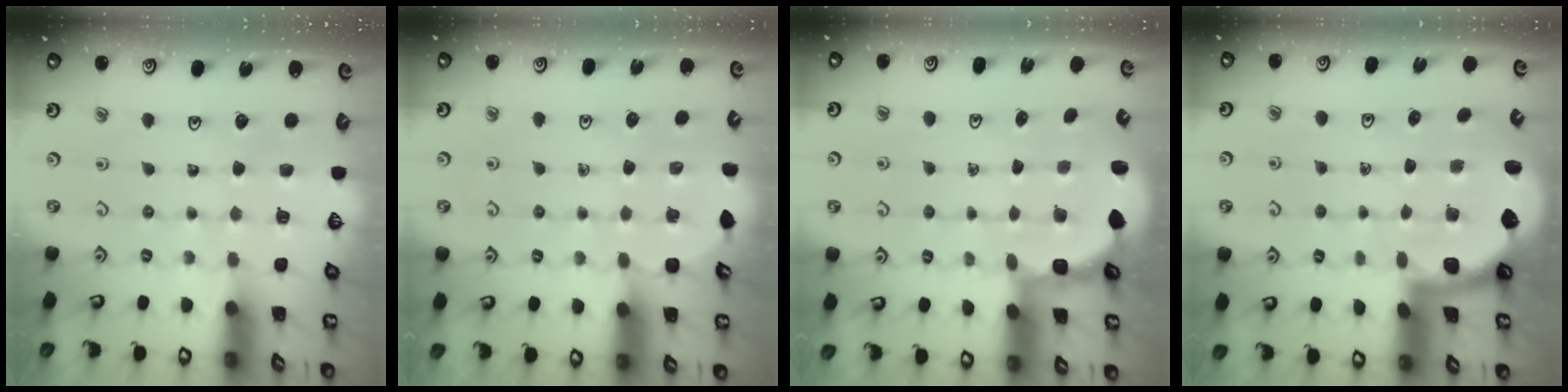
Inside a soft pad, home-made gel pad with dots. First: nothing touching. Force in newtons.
{"total": 2.2, "press": 2.0, "slide": 1.1}
{"total": 2.7, "press": 2.4, "slide": 1.4}
{"total": 1.6, "press": 1.6, "slide": 0.1}